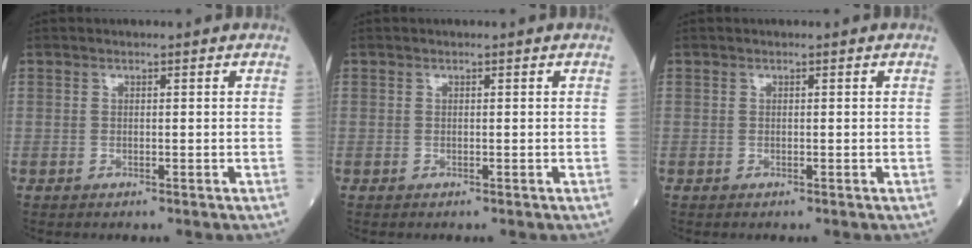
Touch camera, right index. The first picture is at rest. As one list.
[{"total": 0.0}, {"total": 0.0}]